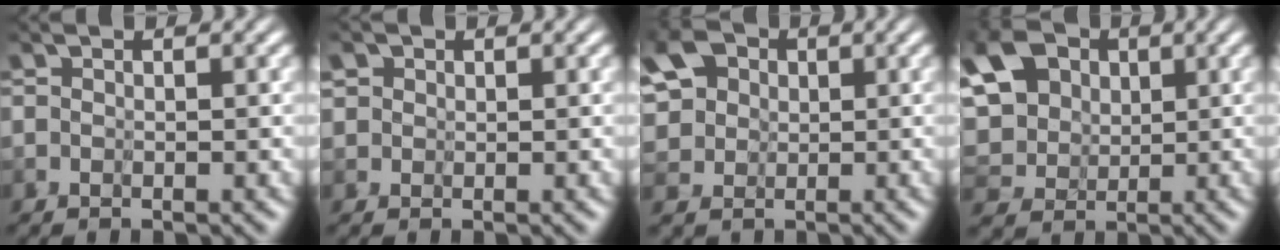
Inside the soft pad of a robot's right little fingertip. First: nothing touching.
{"total": 1.7, "force": [1.1, 1.2, 0.3], "torque": [-0.014, 0.010, -0.001]}
{"total": 5.8, "force": [2.2, 4.8, 2.5], "torque": [-0.065, 0.018, 0.004]}
{"total": 4.9, "force": [1.7, 3.8, 2.5], "torque": [-0.068, 0.006, 0.013]}